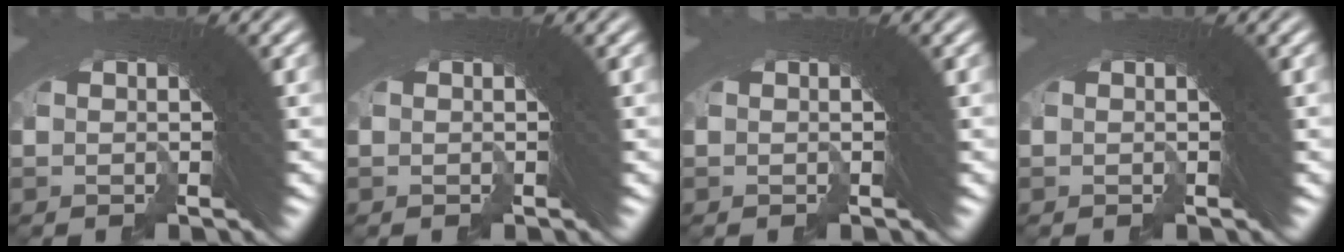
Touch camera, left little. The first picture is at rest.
{"total": 0.0}
{"total": 0.0}
{"total": 0.0}